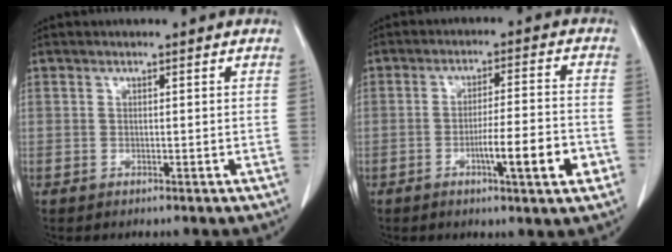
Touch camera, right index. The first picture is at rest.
{"total": 8.8, "force": [-3.3, 0.6, 8.1], "torque": [-0.123, -0.002, -0.050]}